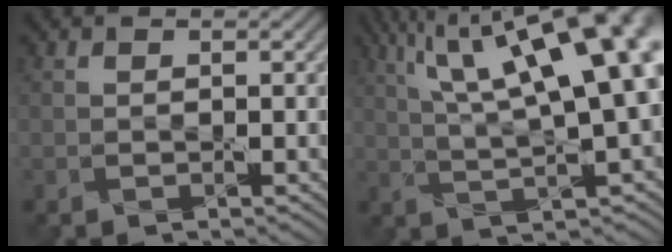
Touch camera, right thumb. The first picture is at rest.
{"total": 20.2, "force": [7.3, 6.7, 17.6], "torque": [-0.250, 0.070, 0.110]}